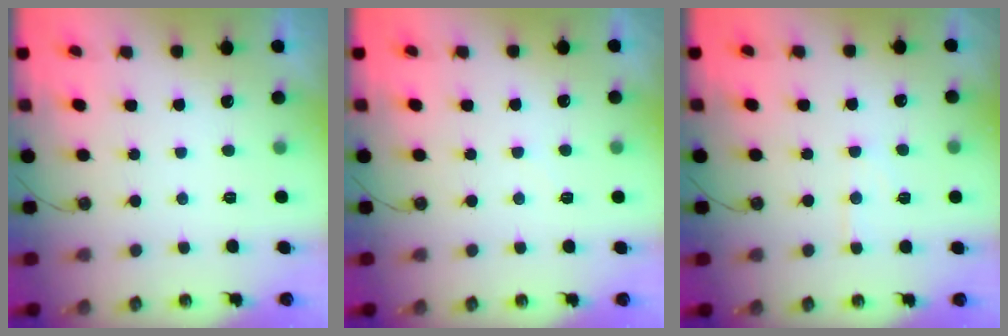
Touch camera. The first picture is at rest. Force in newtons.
{"total": 2.2, "press": 2.2, "slide": 0.4}
{"total": 5.7, "press": 5.7, "slide": 0.3}